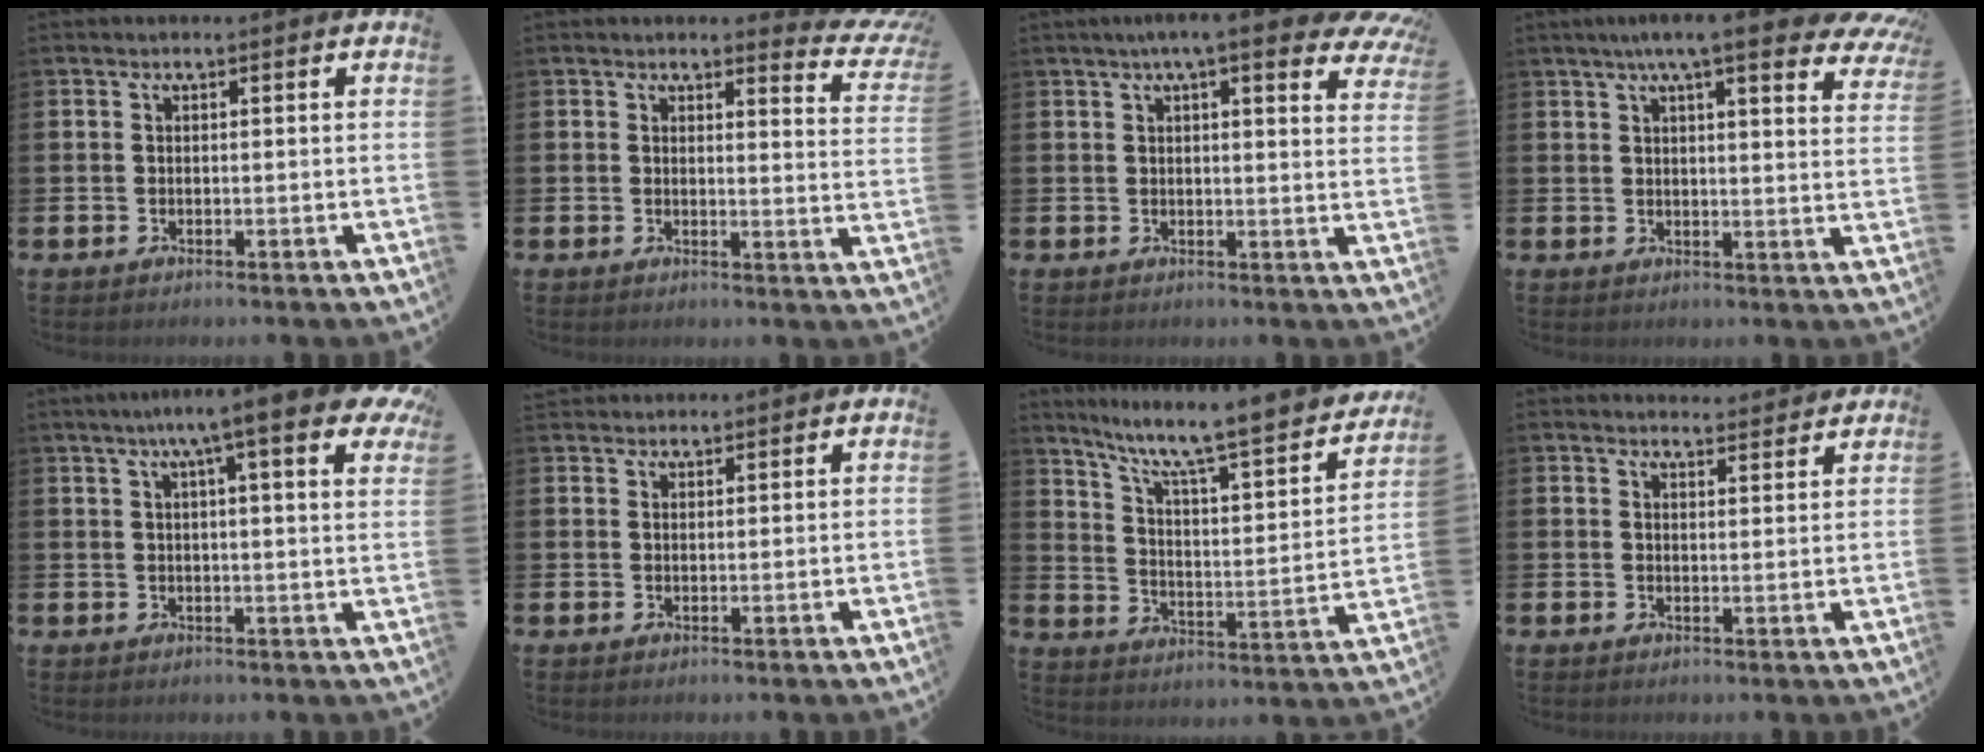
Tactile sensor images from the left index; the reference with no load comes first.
{"total": 3.1, "force": [2.9, 0.8, 0.7], "torque": [0.003, -0.026, 0.042]}
{"total": 6.5, "force": [5.4, 1.2, 3.5], "torque": [-0.057, -0.019, 0.090]}
{"total": 8.1, "force": [6.6, 1.3, 4.5], "torque": [-0.079, -0.023, 0.110]}
{"total": 7.9, "force": [5.7, 1.5, 5.3], "torque": [-0.083, -0.019, 0.091]}
{"total": 1.7, "force": [1.7, 0.5, -0.1], "torque": [0.008, -0.005, 0.030]}
{"total": 8.2, "force": [7.0, 1.0, 4.1], "torque": [-0.096, -0.065, 0.108]}
{"total": 3.2, "force": [3.1, 0.3, -0.1], "torque": [0.004, -0.022, 0.055]}